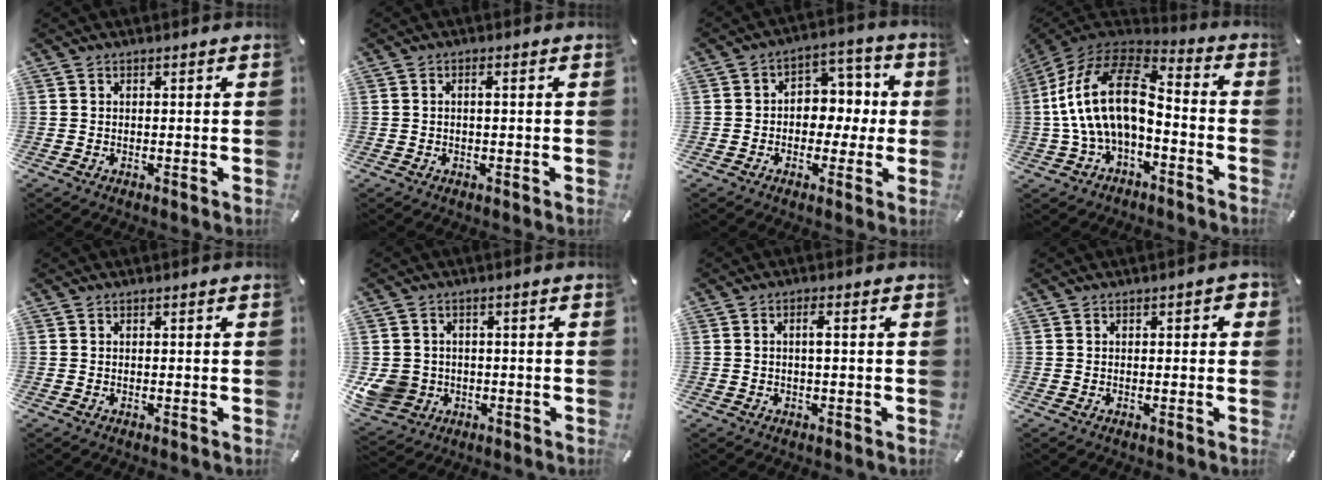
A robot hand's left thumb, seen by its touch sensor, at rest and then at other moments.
{"total": 1.2, "force": [0.0, 0.4, 1.1], "torque": [-0.022, 0.002, -0.001]}
{"total": 7.3, "force": [-1.1, 6.5, 3.1], "torque": [-0.034, 0.010, -0.025]}
{"total": 19.7, "force": [-0.6, 11.3, 16.0], "torque": [-0.336, 0.020, -0.012]}
{"total": 0.0}
{"total": 7.6, "force": [-1.2, 7.1, 2.5], "torque": [-0.070, 0.007, -0.024]}
{"total": 2.4, "force": [0.1, 0.7, 2.3], "torque": [-0.045, 0.006, -0.001]}
{"total": 1.6, "force": [-0.2, 0.9, 1.3], "torque": [-0.016, 0.003, -0.006]}